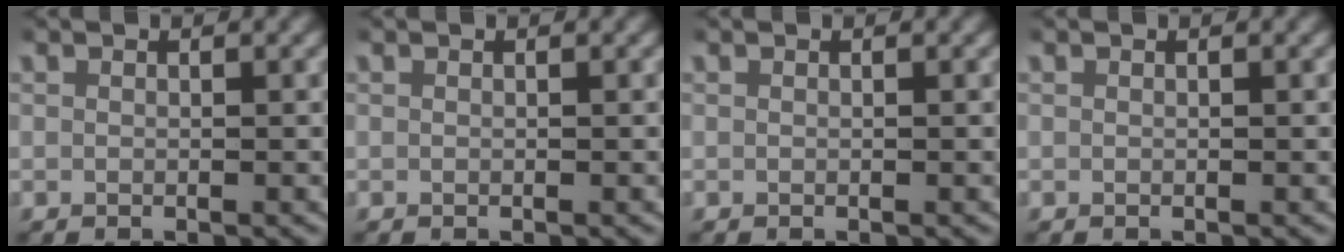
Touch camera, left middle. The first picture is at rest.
{"total": 0.0}
{"total": 0.0}
{"total": 0.0}